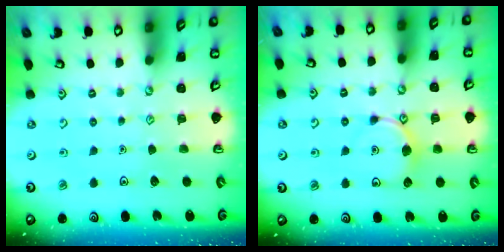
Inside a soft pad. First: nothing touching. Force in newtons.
{"total": 7.0, "press": 6.9, "slide": 0.8}